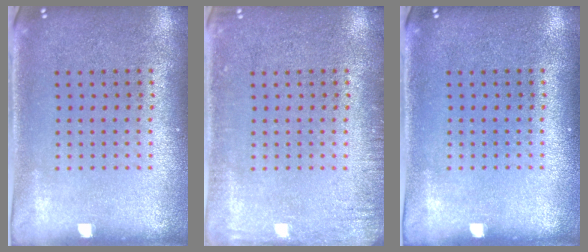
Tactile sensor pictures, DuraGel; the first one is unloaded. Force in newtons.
{"total": 1.7, "press": 1.7, "slide": 0.2}
{"total": 0.0}